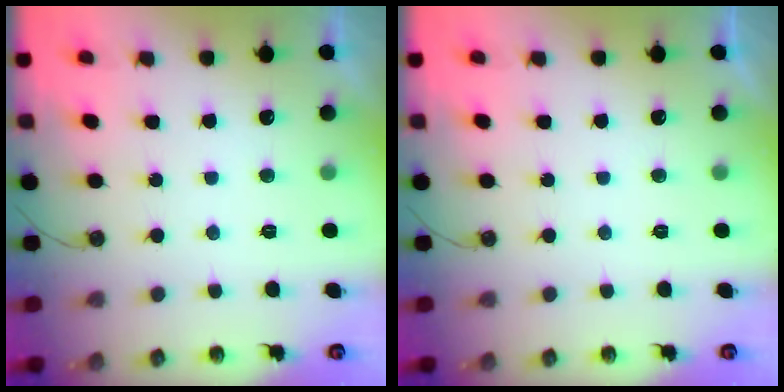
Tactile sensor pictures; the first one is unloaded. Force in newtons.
{"total": 0.0}